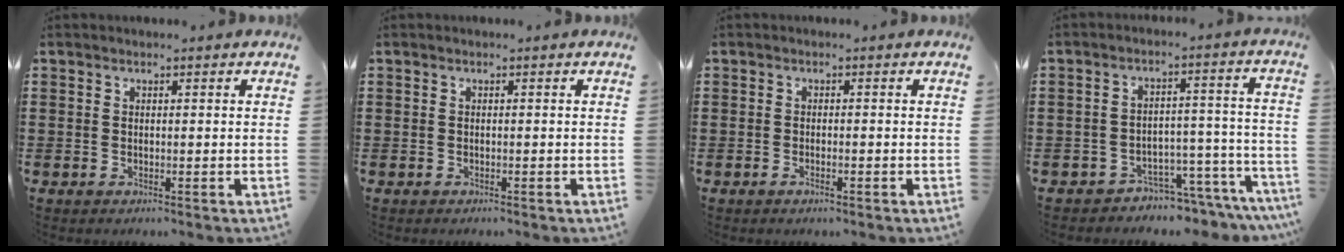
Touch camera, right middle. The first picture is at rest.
{"total": 0.0}
{"total": 0.9, "force": [-0.5, 0.2, 0.7], "torque": [-0.015, -0.005, -0.009]}
{"total": 4.3, "force": [-4.2, 0.4, 0.7], "torque": [-0.019, 0.005, -0.086]}